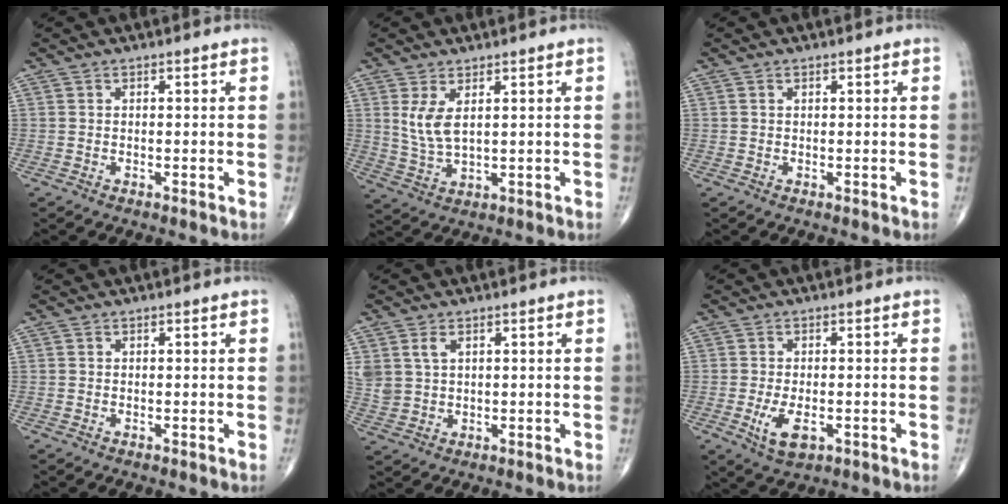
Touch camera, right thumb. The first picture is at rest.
{"total": 5.6, "force": [1.9, 2.4, 4.7], "torque": [-0.097, -0.014, 0.052]}
{"total": 0.0}
{"total": 0.0}
{"total": 4.7, "force": [1.9, 3.1, 3.0], "torque": [-0.063, -0.001, 0.050]}
{"total": 5.6, "force": [-1.7, 2.8, 4.5], "torque": [-0.085, -0.007, -0.023]}